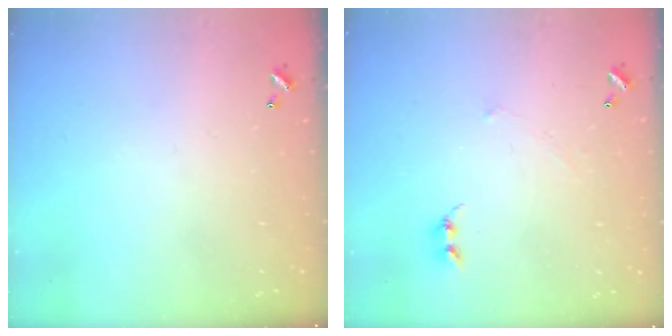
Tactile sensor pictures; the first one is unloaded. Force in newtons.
{"total": 1.8, "press": 1.8, "slide": 0.5}